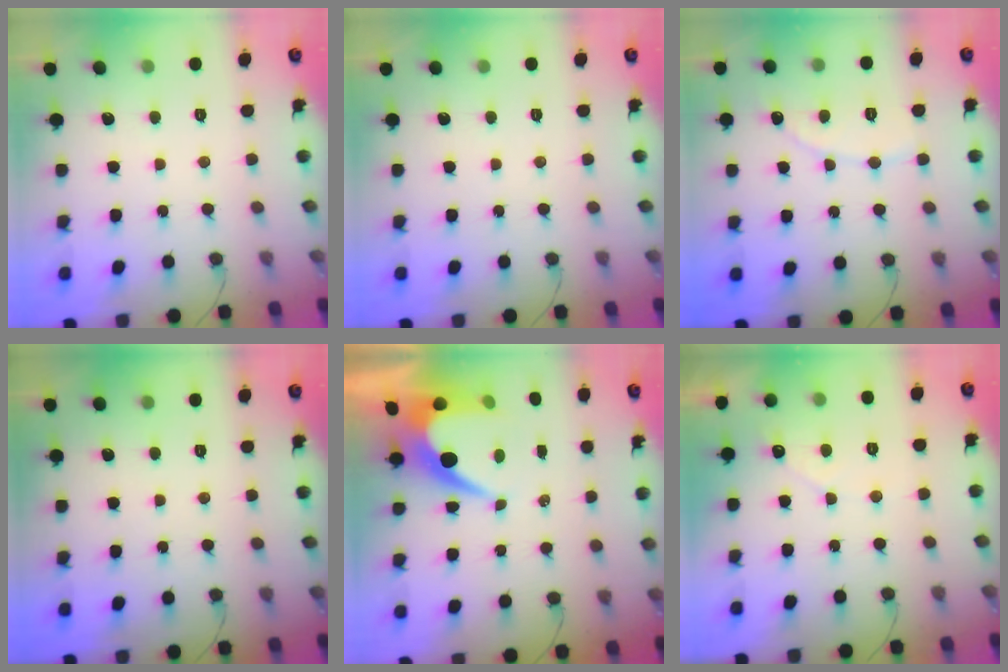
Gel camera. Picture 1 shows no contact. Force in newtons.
{"total": 0.0}
{"total": 6.8, "press": 6.8, "slide": 0.5}
{"total": 0.0}
{"total": 7.9, "press": 7.8, "slide": 0.8}
{"total": 3.0, "press": 3.0, "slide": 0.1}